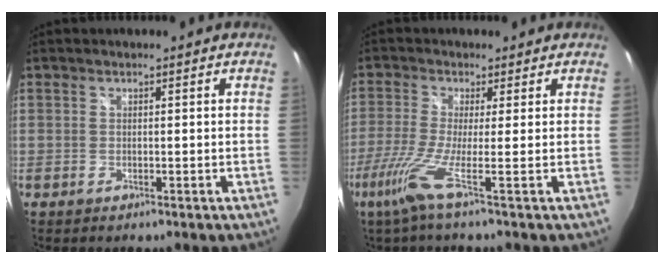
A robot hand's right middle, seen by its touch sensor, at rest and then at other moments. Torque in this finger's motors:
{"motor_torque": [1.42, -0.72, 0.64, 0.21]}